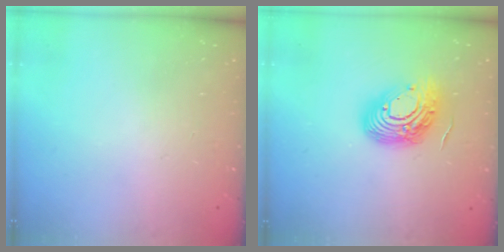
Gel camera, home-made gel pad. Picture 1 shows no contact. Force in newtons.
{"total": 16.1, "press": 16.0, "slide": 1.1}